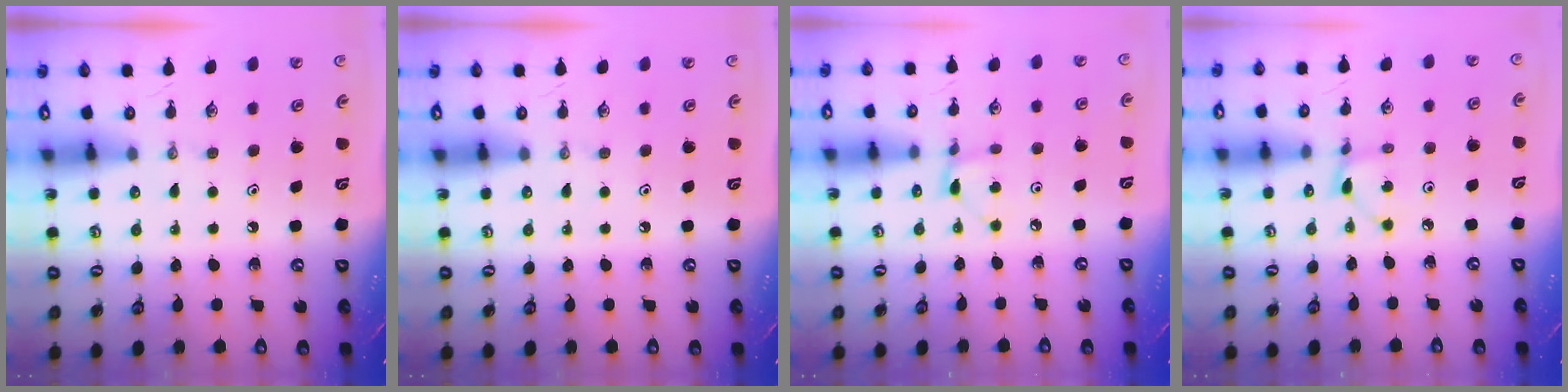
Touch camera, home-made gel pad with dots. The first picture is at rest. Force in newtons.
{"total": 0.0}
{"total": 3.0, "press": 3.0, "slide": 0.2}
{"total": 2.4, "press": 2.4, "slide": 0.3}